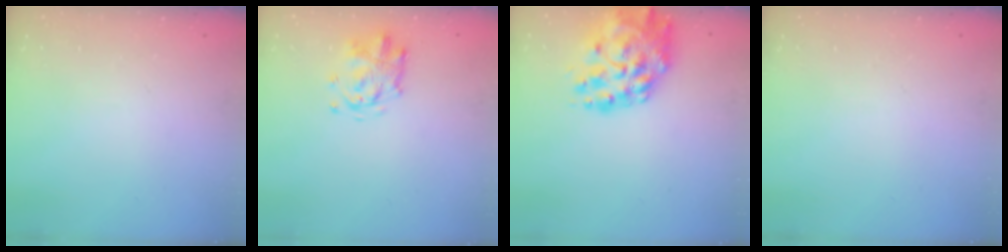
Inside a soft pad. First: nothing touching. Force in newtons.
{"total": 3.5, "press": 3.5, "slide": 0.3}
{"total": 17.0, "press": 16.0, "slide": 5.6}
{"total": 0.0}